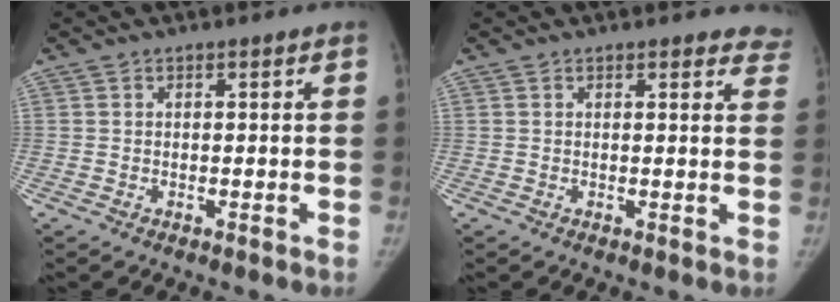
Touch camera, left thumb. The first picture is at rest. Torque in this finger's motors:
{"motor_torque": [-0.13, -0.05, 0.59, -0.24, 0.15]}